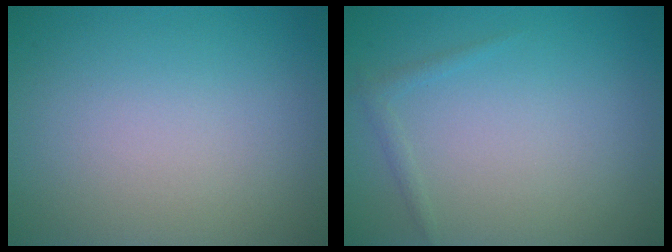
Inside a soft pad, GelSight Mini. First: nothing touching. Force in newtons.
{"total": 0.8, "press": 0.8, "slide": 0.1}